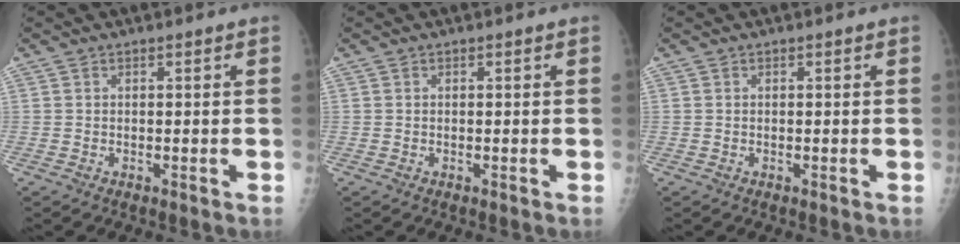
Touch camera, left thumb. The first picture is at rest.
{"total": 0.0}
{"total": 0.0}